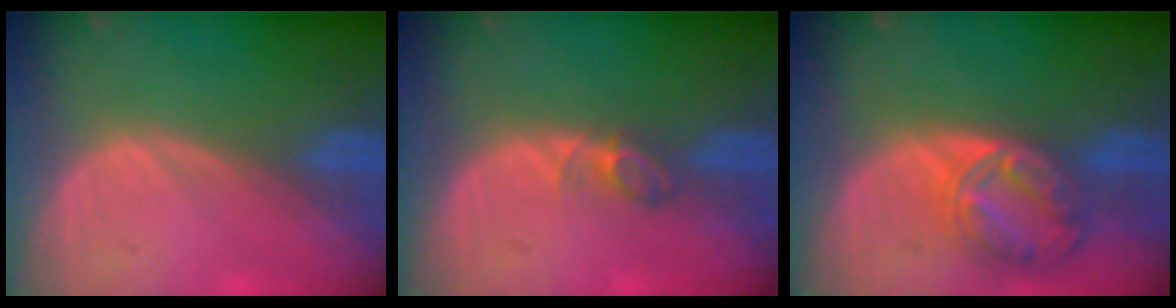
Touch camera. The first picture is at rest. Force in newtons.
{"total": 2.4, "press": 2.4, "slide": 0.4}
{"total": 8.2, "press": 7.0, "slide": 4.3}